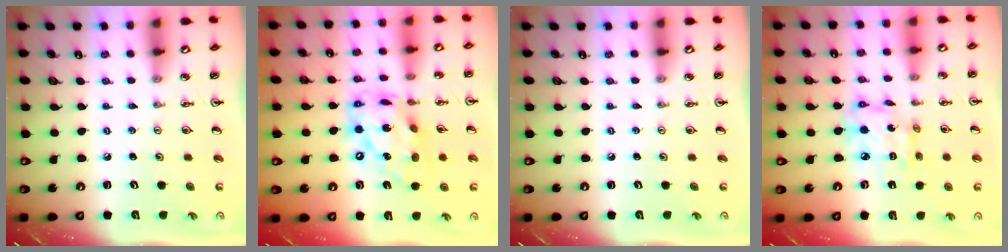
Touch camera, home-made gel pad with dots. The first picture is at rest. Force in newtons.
{"total": 18.4, "press": 18.3, "slide": 1.6}
{"total": 0.0}
{"total": 10.1, "press": 10.0, "slide": 0.9}